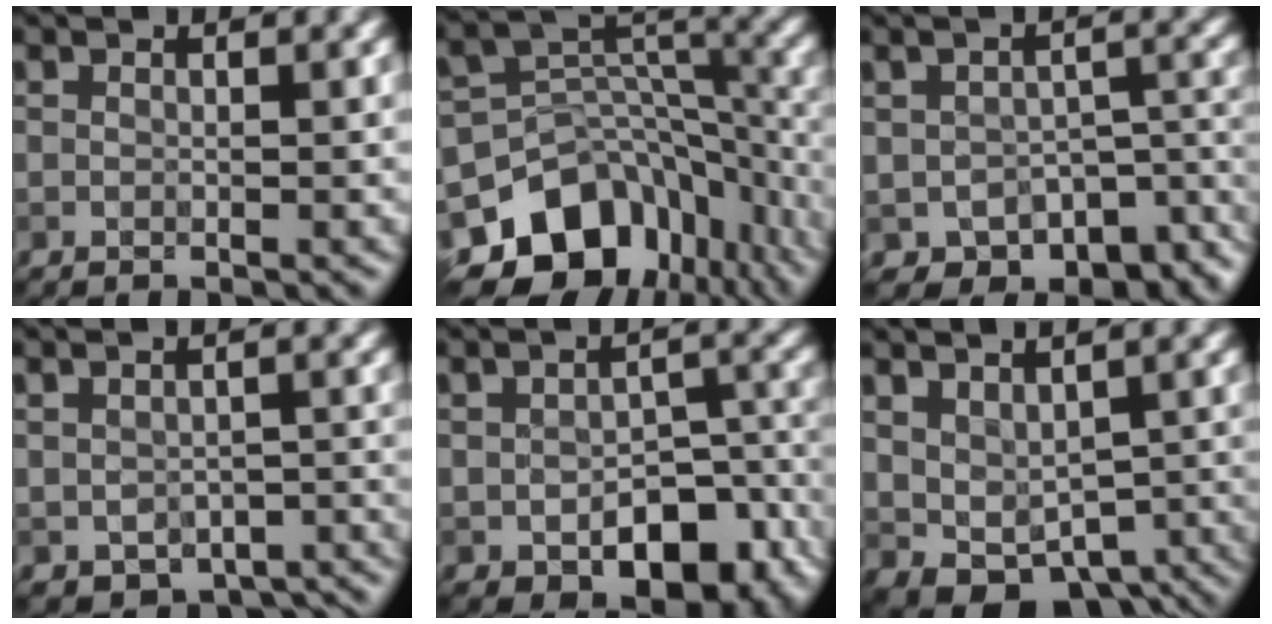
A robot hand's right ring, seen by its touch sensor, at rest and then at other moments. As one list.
[{"total": 12.9, "force": [-7.7, 8.7, 5.7], "torque": [-0.112, 0.006, -0.111]}, {"total": 7.7, "force": [-5.1, 4.4, 3.6], "torque": [-0.043, -0.031, -0.061]}, {"total": 3.8, "force": [-2.4, 2.4, 1.6], "torque": [-0.018, -0.020, -0.023]}, {"total": 8.8, "force": [-4.1, 5.2, 5.8], "torque": [-0.086, -0.024, -0.038]}, {"total": 5.1, "force": [-0.9, 3.5, 3.5], "torque": [-0.056, -0.023, 0.009]}]